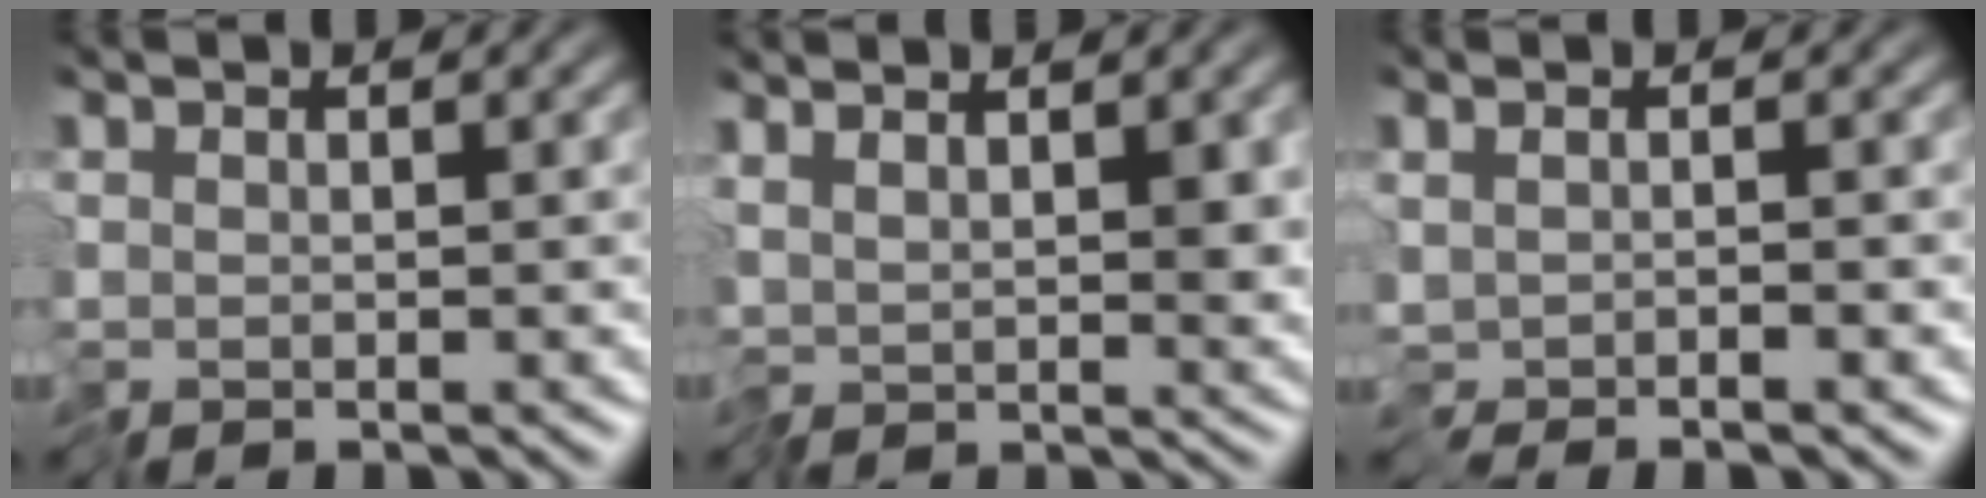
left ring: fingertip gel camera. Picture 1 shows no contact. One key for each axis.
{"total": 2.9, "fx": 1.2, "fy": 0.7, "fz": 2.5, "tx": -0.048, "ty": -0.002, "tz": 0.019}
{"total": 0.6, "fx": -0.3, "fy": -0.2, "fz": 0.4, "tx": -0.013, "ty": -0.006, "tz": -0.004}